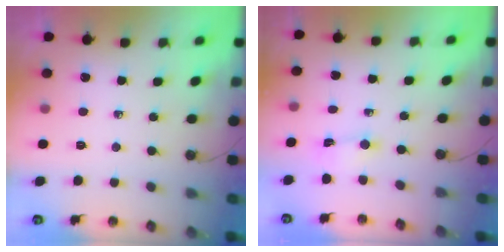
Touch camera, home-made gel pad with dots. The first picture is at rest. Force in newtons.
{"total": 0.8, "press": 0.8, "slide": 0.2}